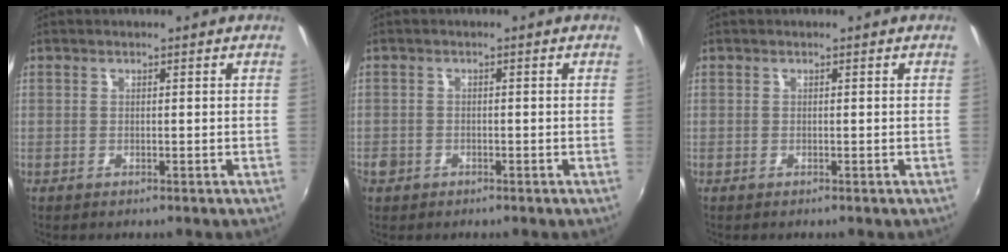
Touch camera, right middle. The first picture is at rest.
{"total": 2.3, "force": [-1.3, 1.9, 0.6], "torque": [-0.017, -0.002, -0.024]}
{"total": 0.0}